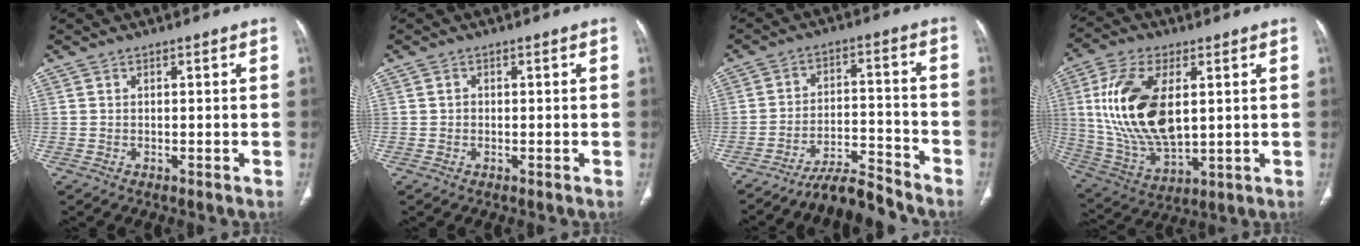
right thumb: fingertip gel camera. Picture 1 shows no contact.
{"total": 0.7, "force": [0.0, 0.7, 0.2], "torque": [-0.001, 0.003, -0.001]}
{"total": 7.7, "force": [-7.5, 0.8, 1.6], "torque": [-0.030, 0.072, -0.128]}
{"total": 19.3, "force": [3.5, 10.0, 16.1], "torque": [-0.322, -0.016, 0.076]}